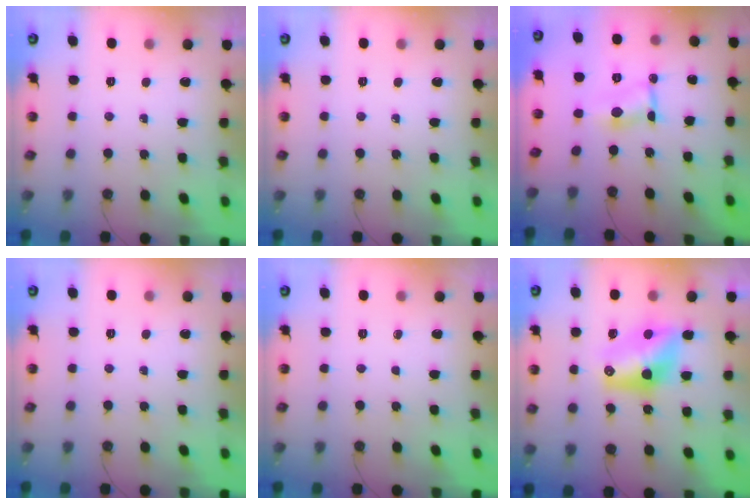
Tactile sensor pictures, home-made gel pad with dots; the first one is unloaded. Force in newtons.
{"total": 0.0}
{"total": 2.0, "press": 2.0, "slide": 0.1}
{"total": 0.0}
{"total": 0.0}
{"total": 10.5, "press": 10.4, "slide": 0.7}